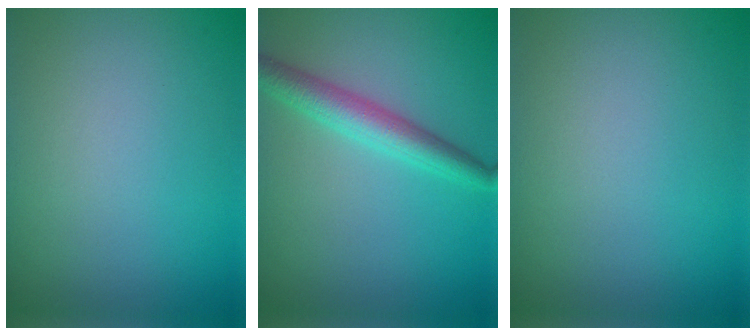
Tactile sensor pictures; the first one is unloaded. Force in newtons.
{"total": 3.6, "press": 3.6, "slide": 0.1}
{"total": 0.0}